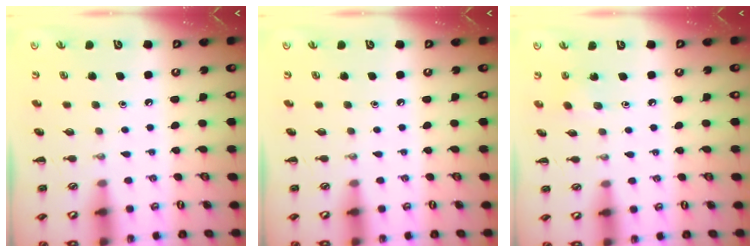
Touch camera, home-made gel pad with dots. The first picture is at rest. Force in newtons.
{"total": 0.0}
{"total": 2.9, "press": 2.7, "slide": 0.9}